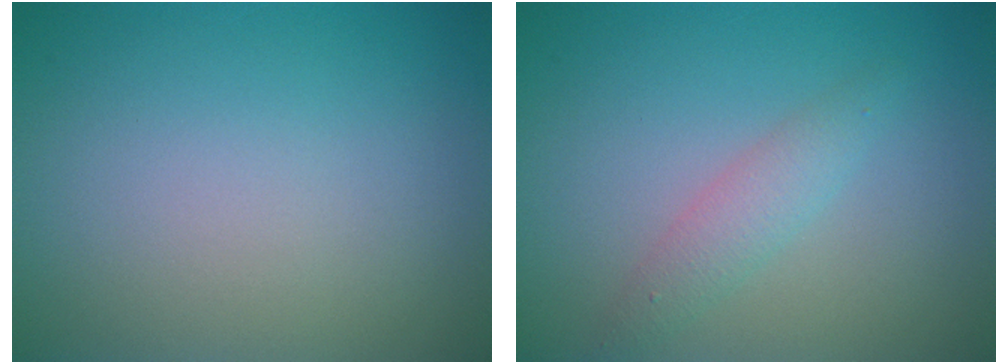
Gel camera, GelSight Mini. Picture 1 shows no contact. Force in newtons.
{"total": 2.0, "press": 2.0, "slide": 0.0}